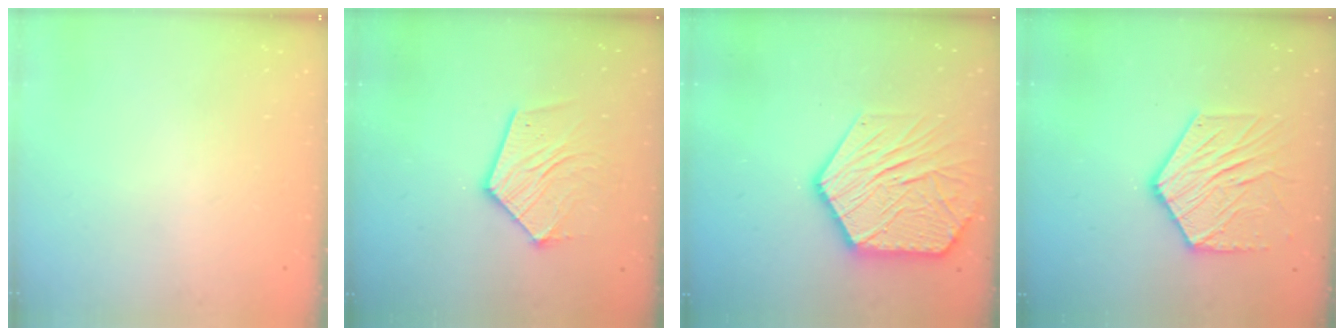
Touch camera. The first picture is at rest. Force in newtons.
{"total": 13.8, "press": 13.7, "slide": 1.2}
{"total": 20.1, "press": 20.1, "slide": 1.8}
{"total": 15.5, "press": 15.5, "slide": 1.2}